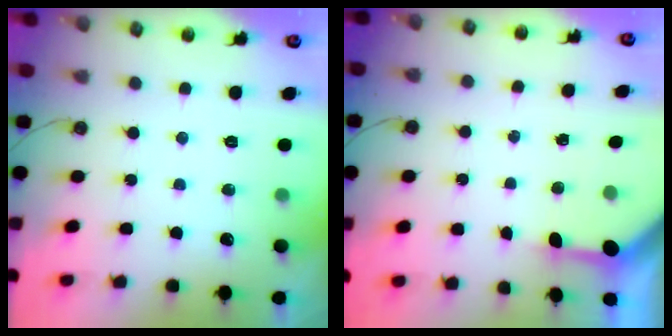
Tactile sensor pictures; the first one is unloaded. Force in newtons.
{"total": 3.4, "press": 3.4, "slide": 0.4}